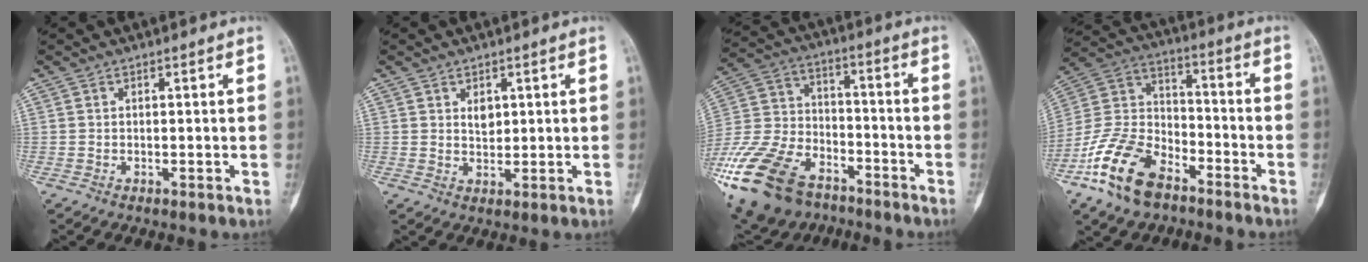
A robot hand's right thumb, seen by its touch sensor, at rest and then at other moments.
{"total": 2.7, "force": [1.0, 1.8, 1.7], "torque": [-0.016, -0.008, 0.019]}
{"total": 25.7, "force": [-15.5, 14.9, 14.0], "torque": [-0.360, 0.035, -0.281]}
{"total": 16.4, "force": [-10.0, 8.7, 9.6], "torque": [-0.185, 0.061, -0.198]}